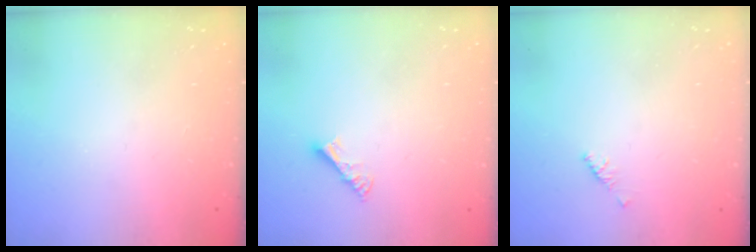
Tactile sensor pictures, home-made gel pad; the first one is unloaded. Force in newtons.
{"total": 4.7, "press": 4.7, "slide": 0.0}
{"total": 2.1, "press": 2.0, "slide": 0.6}